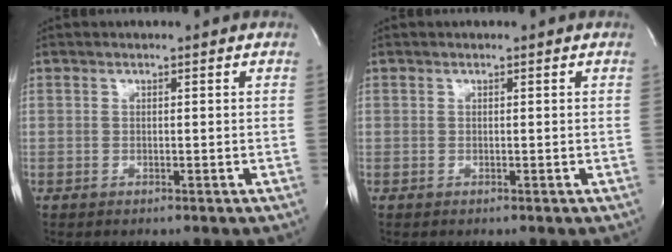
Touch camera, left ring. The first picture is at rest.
{"total": 0.0}